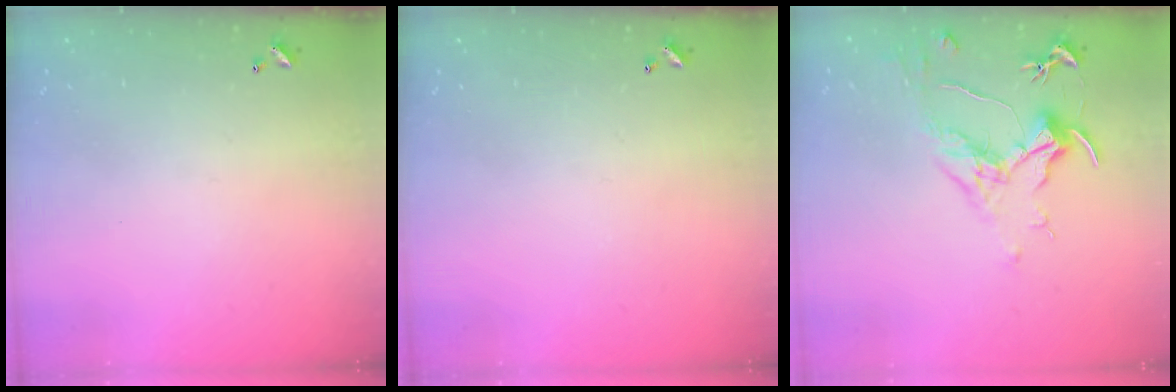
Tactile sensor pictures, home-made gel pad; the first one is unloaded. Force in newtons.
{"total": 0.0}
{"total": 1.6, "press": 1.4, "slide": 0.7}